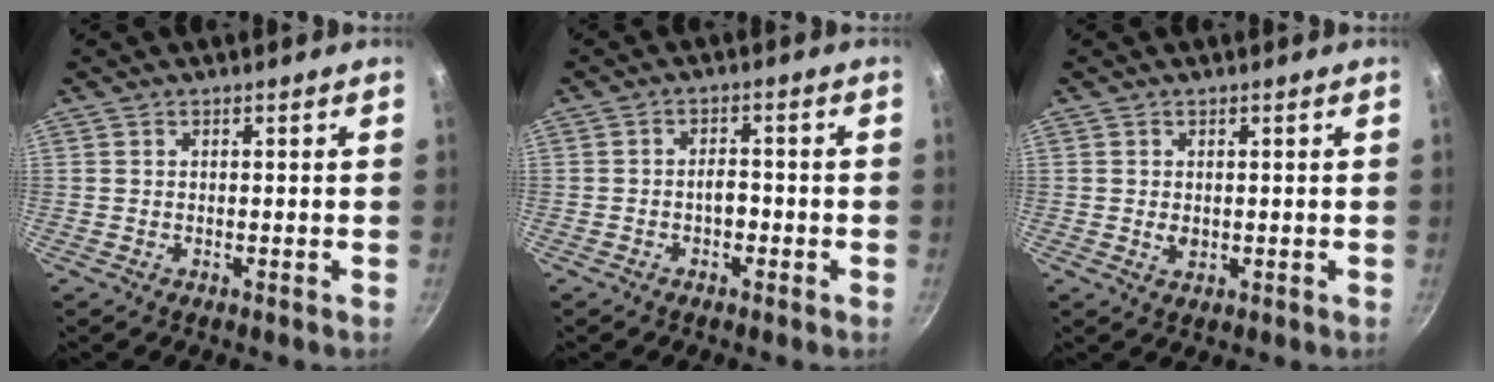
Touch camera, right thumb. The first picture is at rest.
{"total": 2.8, "force": [-1.2, 1.9, 1.7], "torque": [-0.011, 0.018, -0.019]}
{"total": 1.8, "force": [0.0, 1.4, 1.1], "torque": [-0.017, -0.004, 0.001]}